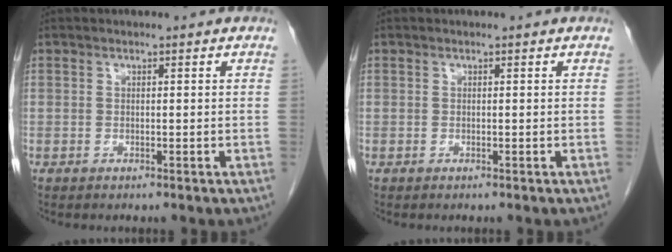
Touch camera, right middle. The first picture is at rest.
{"total": 0.0}